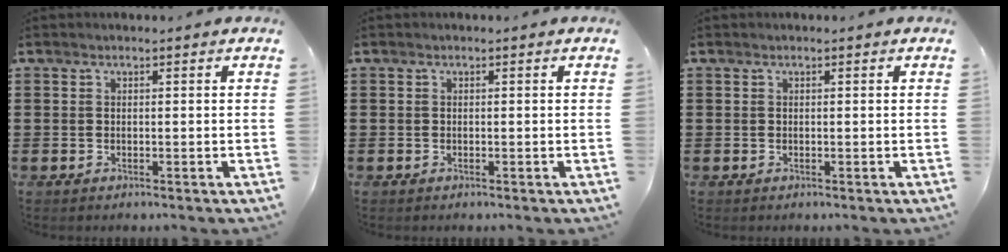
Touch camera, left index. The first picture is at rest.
{"total": 0.0}
{"total": 0.0}